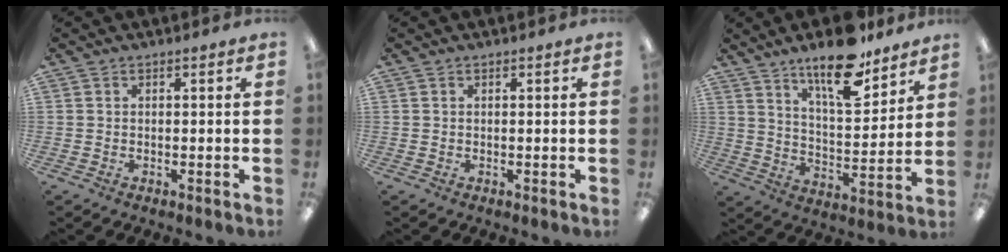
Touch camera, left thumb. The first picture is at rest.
{"total": 0.0}
{"total": 16.3, "force": [12.2, 5.4, 9.4], "torque": [-0.142, -0.074, 0.204]}